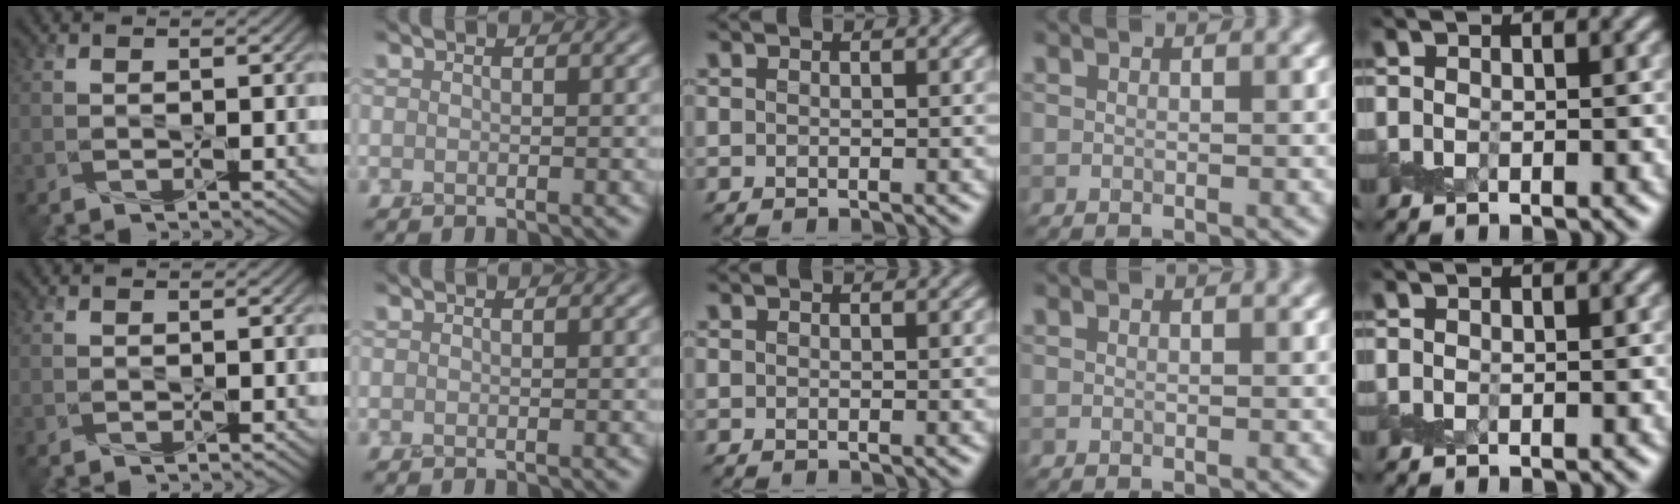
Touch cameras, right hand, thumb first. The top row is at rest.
{}